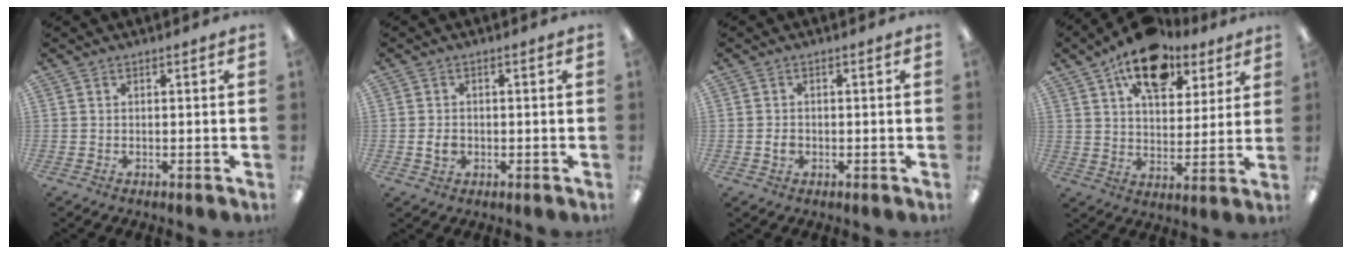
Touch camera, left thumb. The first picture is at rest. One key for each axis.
{"total": 2.5, "fx": -0.3, "fy": 1.9, "fz": 1.6, "tx": -0.029, "ty": 0.003, "tz": -0.005}
{"total": 1.8, "fx": -0.3, "fy": 1.3, "fz": 1.1, "tx": -0.021, "ty": 0.002, "tz": -0.005}
{"total": 15.0, "fx": 9.6, "fy": 8.2, "fz": 8.1, "tx": -0.121, "ty": -0.042, "tz": 0.169}